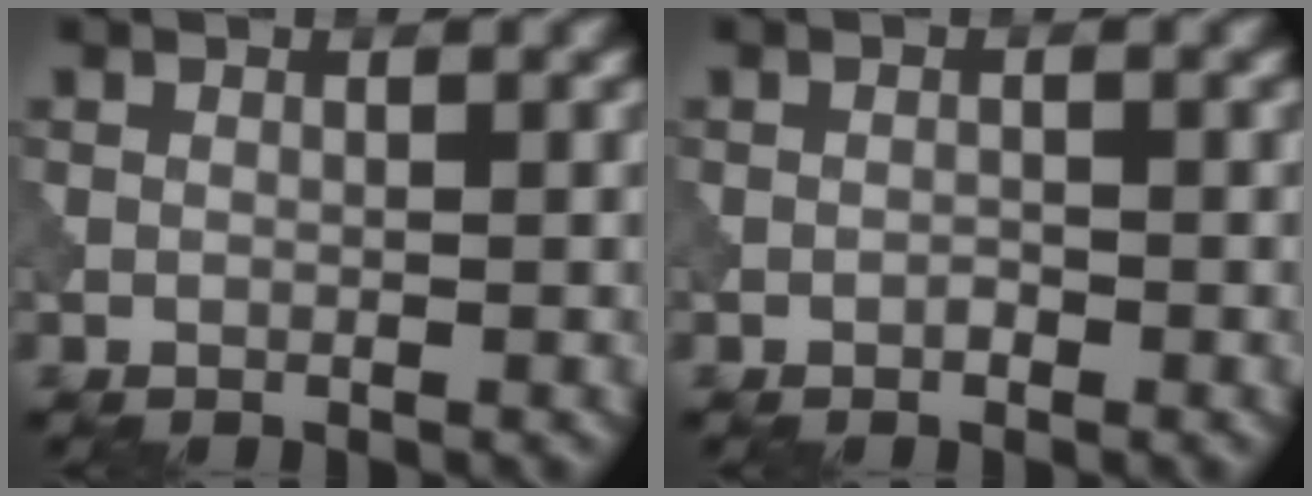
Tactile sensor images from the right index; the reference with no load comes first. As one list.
[{"total": 0.5, "force": [-0.3, 0.3, 0.3], "torque": [-0.004, 0.001, -0.007]}]